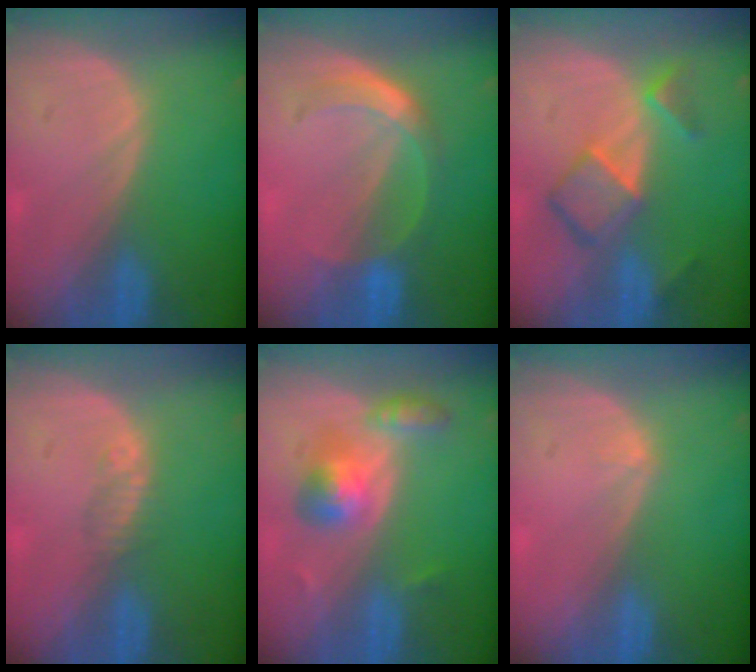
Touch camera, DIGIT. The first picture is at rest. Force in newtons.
{"total": 6.0, "press": 5.2, "slide": 3.1}
{"total": 7.1, "press": 6.0, "slide": 3.6}
{"total": 1.5, "press": 1.3, "slide": 0.9}
{"total": 5.4, "press": 5.3, "slide": 1.4}
{"total": 0.6, "press": 0.4, "slide": 0.5}